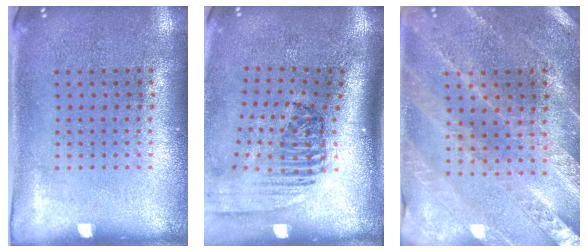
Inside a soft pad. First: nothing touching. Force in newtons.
{"total": 2.4, "press": 1.7, "slide": 1.8}
{"total": 1.3, "press": 1.3, "slide": 0.2}